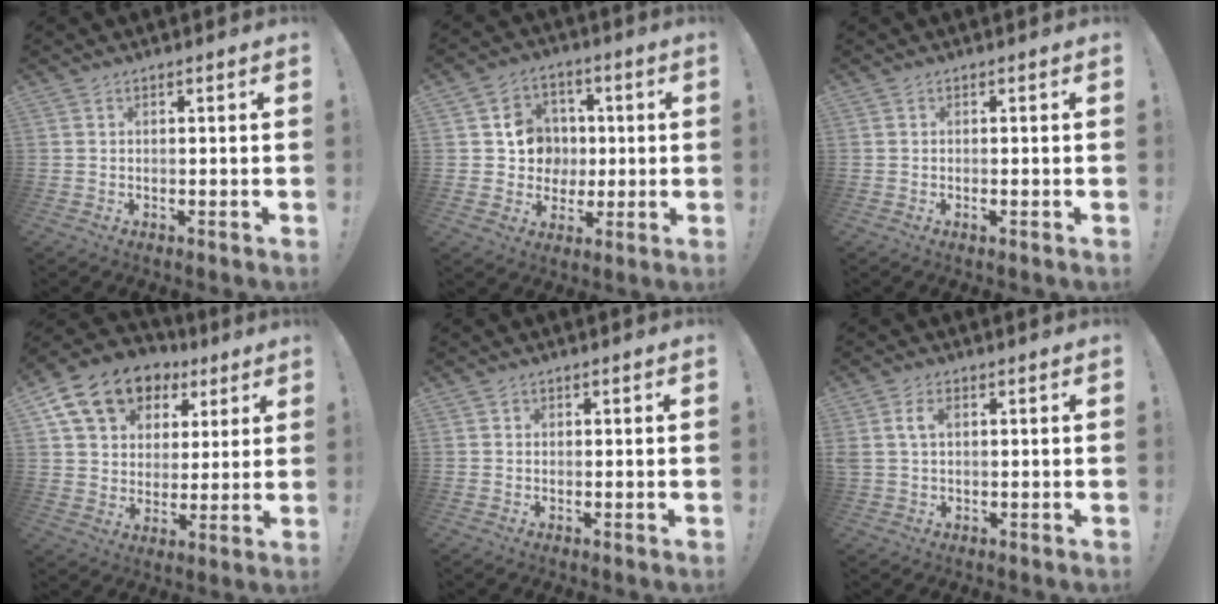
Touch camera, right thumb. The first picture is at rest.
{"total": 11.4, "force": [1.1, 10.9, 3.4], "torque": [-0.046, 0.004, 0.034]}
{"total": 0.9, "force": [-0.6, 0.0, 0.7], "torque": [-0.017, 0.003, -0.011]}
{"total": 15.7, "force": [8.6, 11.1, 7.0], "torque": [-0.120, -0.038, 0.167]}
{"total": 0.8, "force": [0.3, 0.7, 0.1], "torque": [0.003, -0.001, 0.005]}
{"total": 4.5, "force": [1.2, 2.7, 3.4], "torque": [-0.072, 0.004, 0.020]}